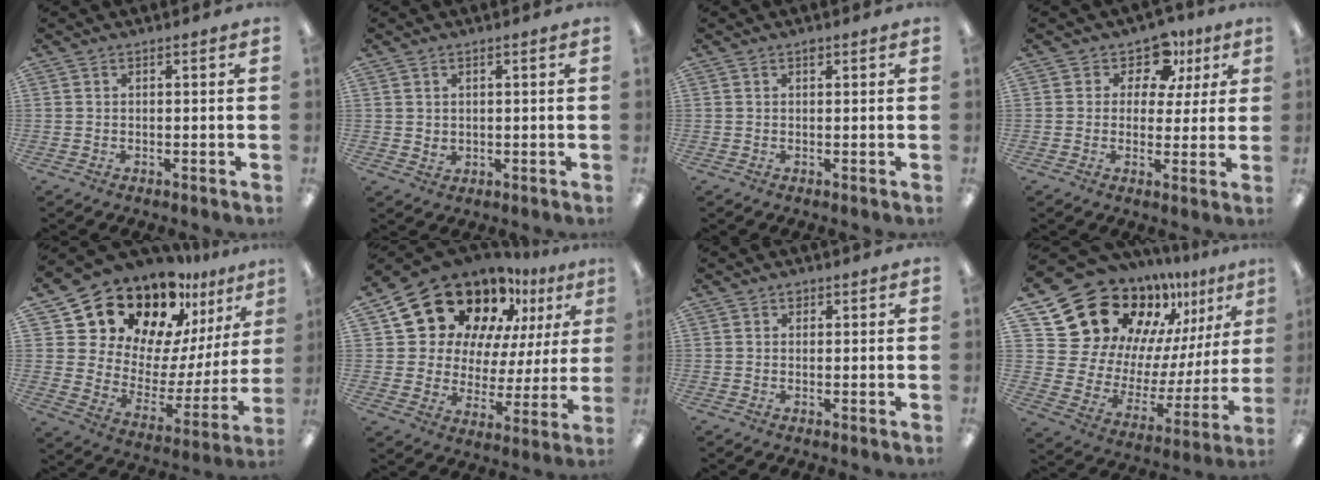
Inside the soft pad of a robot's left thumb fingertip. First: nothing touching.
{"total": 1.7, "force": [0.9, 1.4, 0.3], "torque": [0.000, -0.002, 0.014]}
{"total": 0.9, "force": [0.6, 0.5, 0.5], "torque": [-0.004, -0.002, 0.008]}
{"total": 8.3, "force": [4.8, 5.9, 3.3], "torque": [-0.062, -0.025, 0.089]}
{"total": 20.3, "force": [17.0, 9.3, 5.8], "torque": [-0.114, -0.146, 0.316]}
{"total": 20.6, "force": [14.8, 11.8, 8.2], "torque": [-0.155, -0.094, 0.273]}
{"total": 1.1, "force": [0.5, 0.9, 0.4], "torque": [0.008, -0.004, 0.007]}
{"total": 20.6, "force": [16.2, 11.0, 6.2], "torque": [-0.105, -0.139, 0.304]}